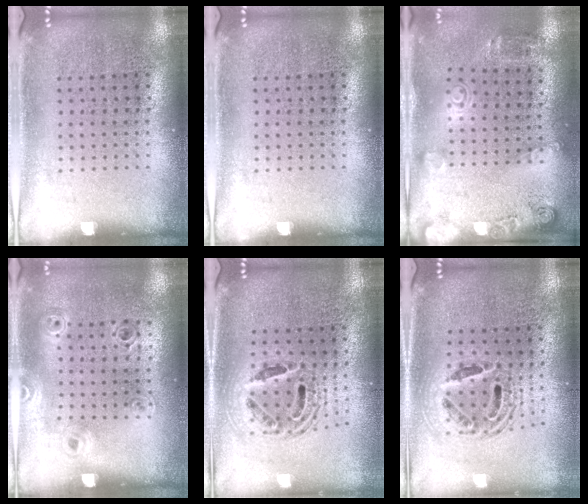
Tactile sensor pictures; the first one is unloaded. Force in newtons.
{"total": 0.0}
{"total": 2.0, "press": 1.2, "slide": 1.5}
{"total": 0.9, "press": 0.9, "slide": 0.0}
{"total": 1.7, "press": 1.4, "slide": 1.0}
{"total": 1.7, "press": 1.4, "slide": 1.0}